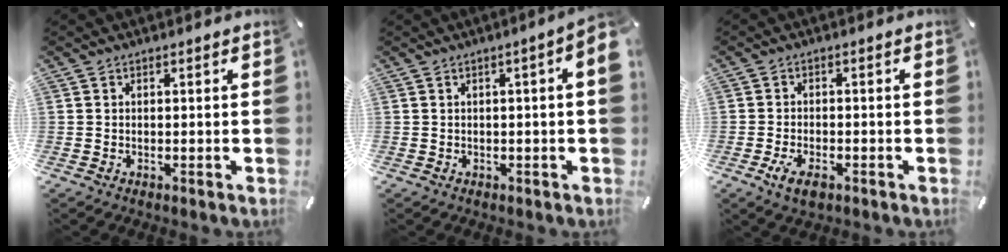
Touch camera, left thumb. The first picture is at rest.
{"total": 3.6, "force": [0.3, 0.3, 3.5], "torque": [-0.061, -0.001, 0.005]}
{"total": 4.3, "force": [-2.3, 2.2, 2.8], "torque": [-0.058, 0.009, -0.042]}